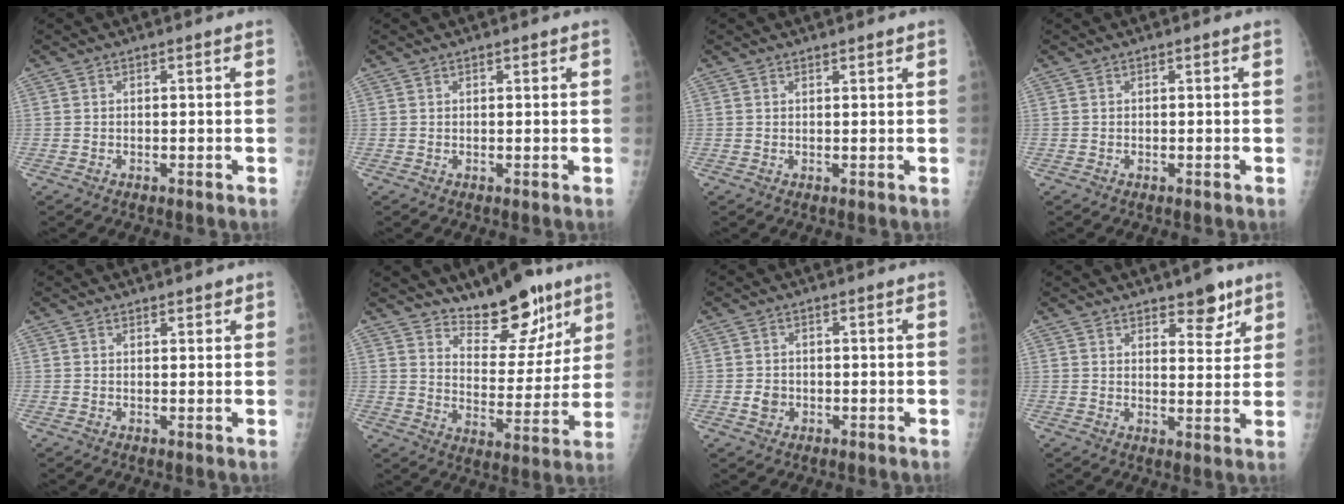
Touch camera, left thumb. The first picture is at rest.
{"total": 0.7, "force": [0.5, 0.3, 0.3], "torque": [-0.003, -0.002, 0.006]}
{"total": 0.8, "force": [0.7, 0.2, 0.2], "torque": [-0.003, -0.006, 0.012]}
{"total": 0.0}
{"total": 1.5, "force": [1.2, 0.6, 0.5], "torque": [0.002, -0.007, 0.016]}
{"total": 13.7, "force": [10.3, 5.9, 6.9], "torque": [-0.054, -0.074, 0.167]}
{"total": 2.2, "force": [-0.5, 2.0, 1.0], "torque": [-0.007, 0.003, -0.006]}
{"total": 6.3, "force": [4.3, 2.7, 3.6], "torque": [-0.022, -0.028, 0.060]}